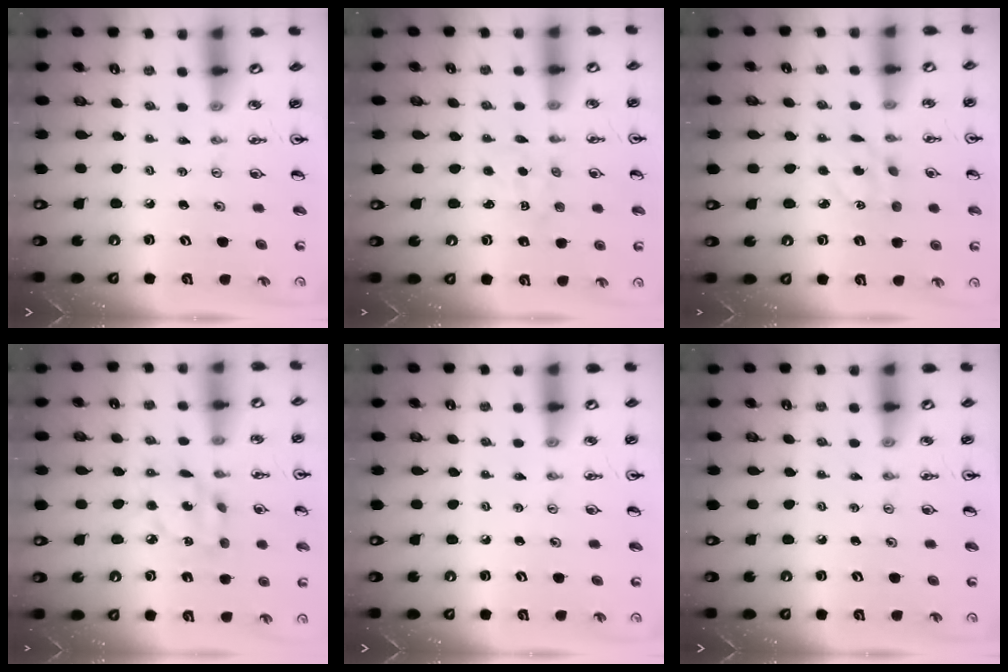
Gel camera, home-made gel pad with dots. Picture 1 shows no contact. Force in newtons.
{"total": 1.8, "press": 1.7, "slide": 0.3}
{"total": 3.6, "press": 3.5, "slide": 0.8}
{"total": 8.6, "press": 8.5, "slide": 0.4}
{"total": 0.0}
{"total": 0.0}